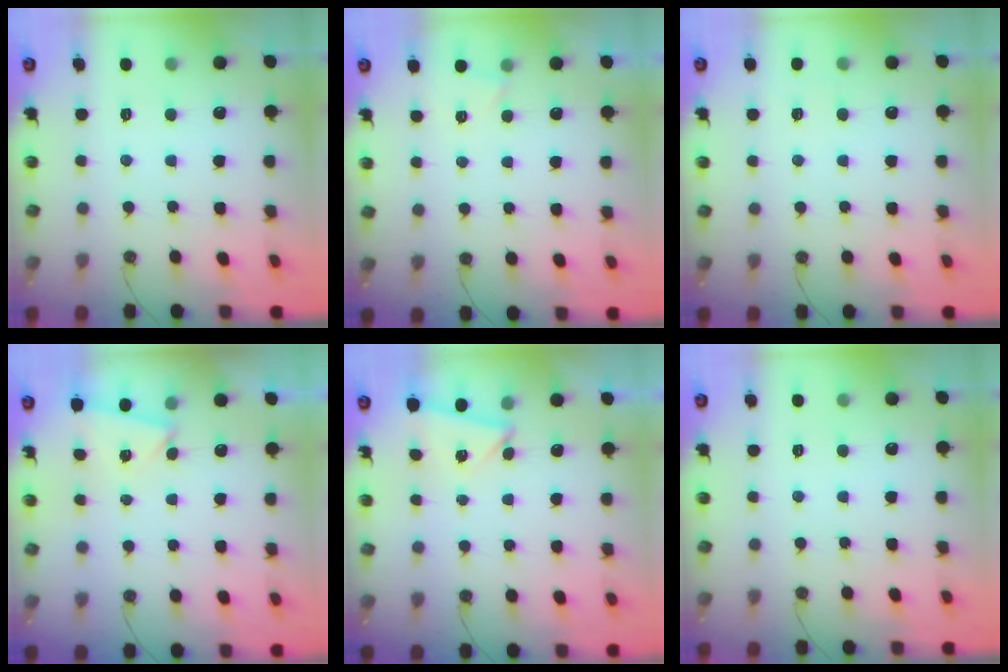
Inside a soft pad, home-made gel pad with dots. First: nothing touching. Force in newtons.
{"total": 2.0, "press": 1.9, "slide": 0.3}
{"total": 2.9, "press": 2.9, "slide": 0.2}
{"total": 2.2, "press": 2.2, "slide": 0.2}
{"total": 2.9, "press": 2.8, "slide": 0.7}
{"total": 0.0}